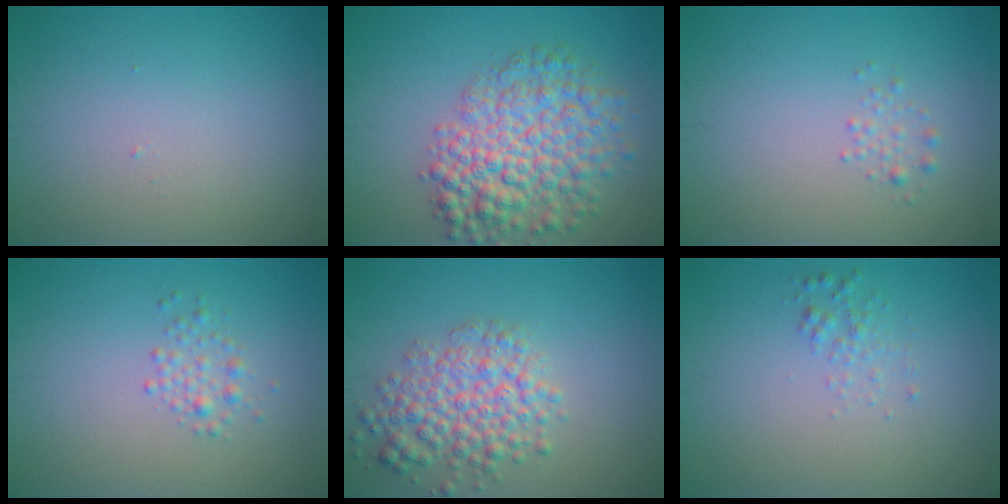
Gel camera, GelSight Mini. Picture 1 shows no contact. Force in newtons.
{"total": 7.4, "press": 7.4, "slide": 0.2}
{"total": 1.0, "press": 1.0, "slide": 0.0}
{"total": 2.2, "press": 2.2, "slide": 0.0}
{"total": 4.9, "press": 4.9, "slide": 0.2}
{"total": 1.2, "press": 1.2, "slide": 0.0}